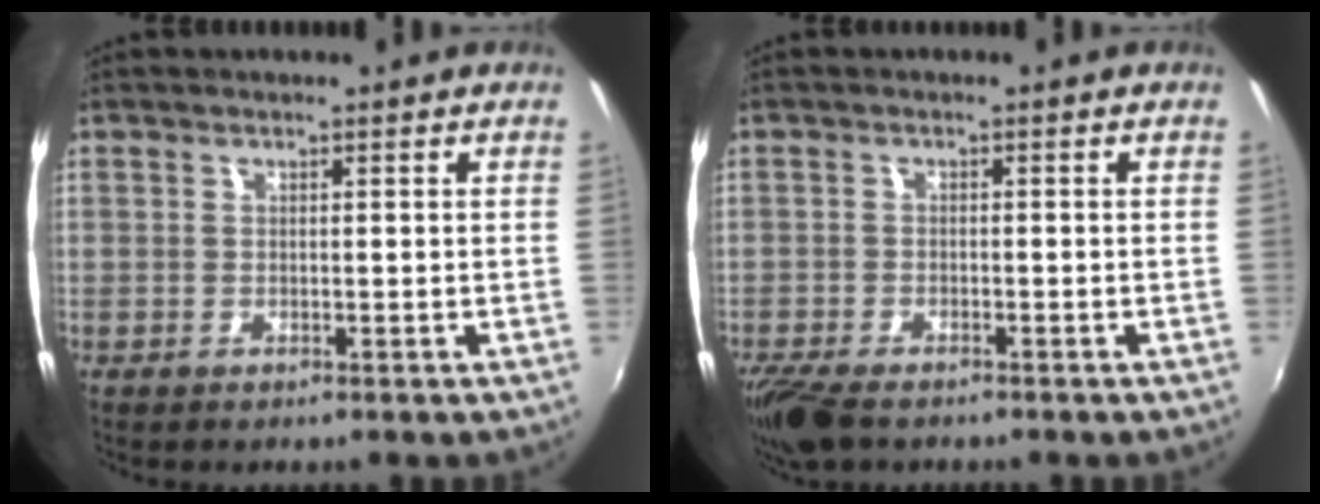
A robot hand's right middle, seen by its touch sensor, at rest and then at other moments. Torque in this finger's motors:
{"motor_torque": [0.28, -0.28, 0.20, 0.10]}